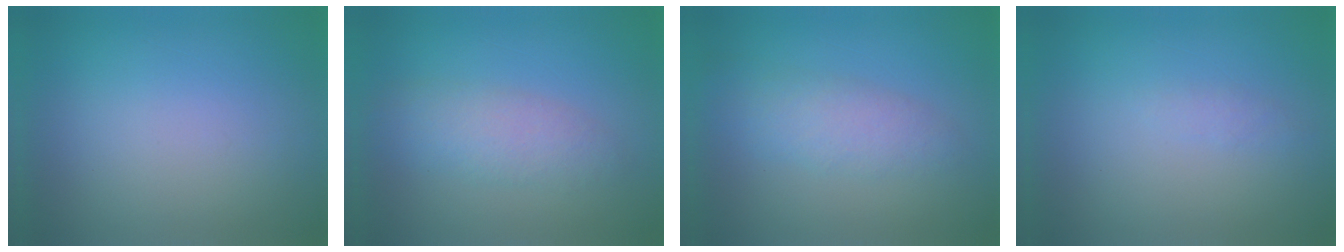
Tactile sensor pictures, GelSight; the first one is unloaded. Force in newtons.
{"total": 3.2}
{"total": 3.2}
{"total": 1.2}